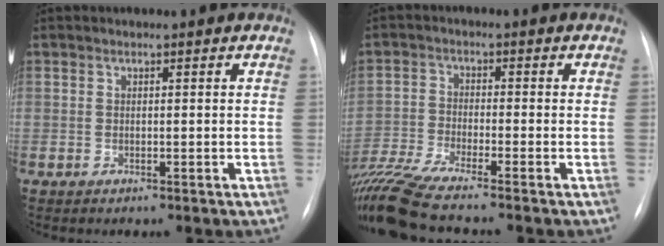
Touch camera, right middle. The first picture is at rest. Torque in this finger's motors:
{"motor_torque": [0.76, -1.38, 0.53, 0.21]}